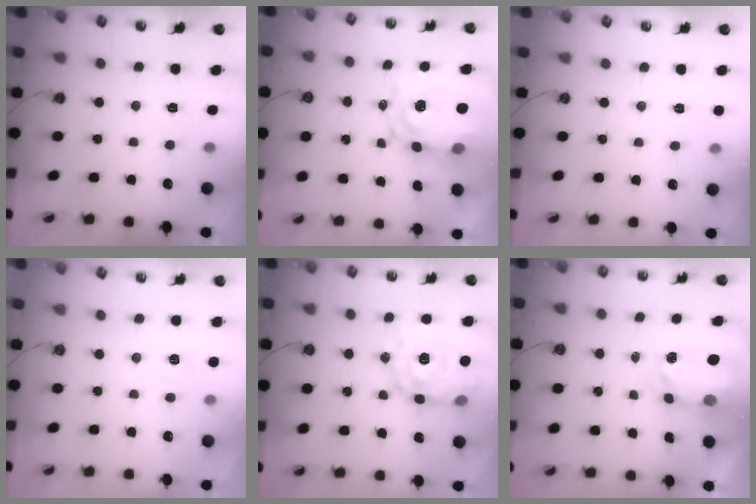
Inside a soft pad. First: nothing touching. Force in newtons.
{"total": 11.0, "press": 10.9, "slide": 0.9}
{"total": 2.3, "press": 2.3, "slide": 0.3}
{"total": 3.6, "press": 3.6, "slide": 0.5}
{"total": 15.7, "press": 15.6, "slide": 1.5}
{"total": 5.5, "press": 5.5, "slide": 0.7}